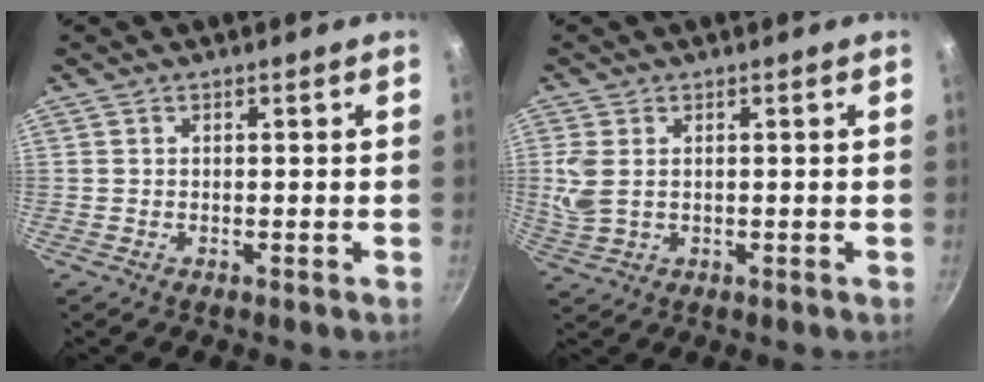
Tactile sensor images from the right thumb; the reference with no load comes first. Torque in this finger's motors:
{"motor_torque": [0.06, 0.05, 0.24, 0.66, 0.03]}